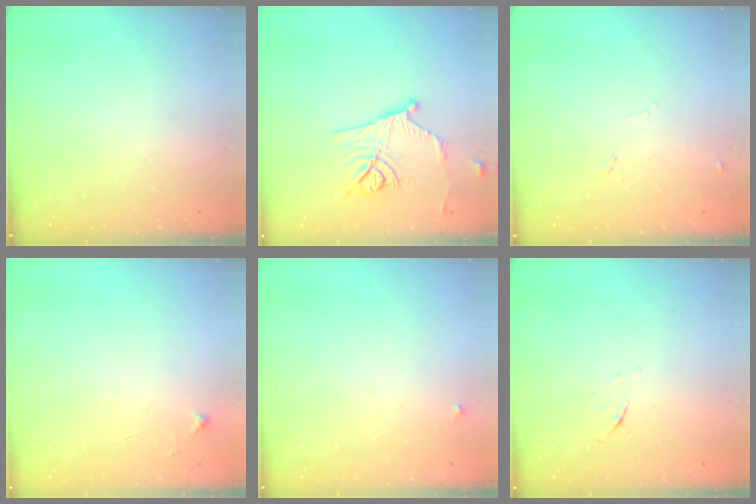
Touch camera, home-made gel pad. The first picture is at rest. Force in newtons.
{"total": 13.6, "press": 13.4, "slide": 2.4}
{"total": 4.4, "press": 4.3, "slide": 1.0}
{"total": 3.9, "press": 3.8, "slide": 0.6}
{"total": 2.2, "press": 2.2, "slide": 0.1}
{"total": 5.0, "press": 4.9, "slide": 0.4}